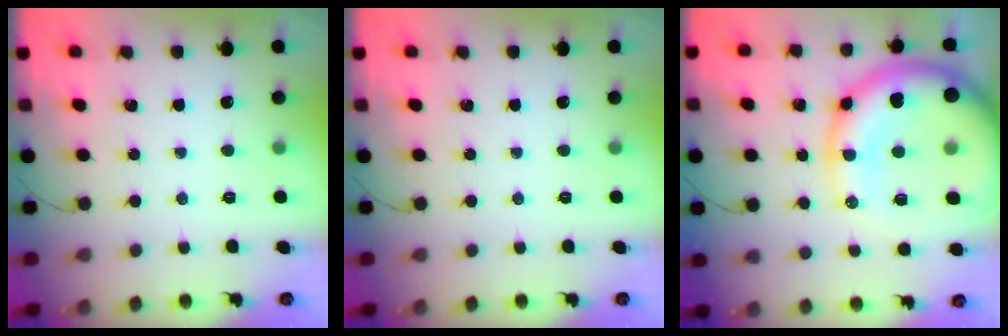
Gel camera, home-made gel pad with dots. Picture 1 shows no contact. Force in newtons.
{"total": 0.0}
{"total": 24.1, "press": 23.8, "slide": 3.9}